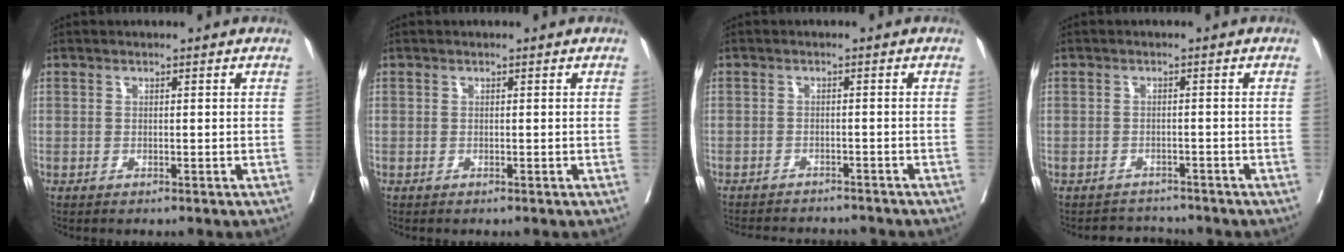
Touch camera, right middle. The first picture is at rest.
{"total": 0.0}
{"total": 9.4, "force": [-8.9, 1.7, 2.3], "torque": [-0.035, -0.001, -0.114]}
{"total": 2.8, "force": [-2.5, 0.6, -1.0], "torque": [0.016, -0.001, -0.040]}